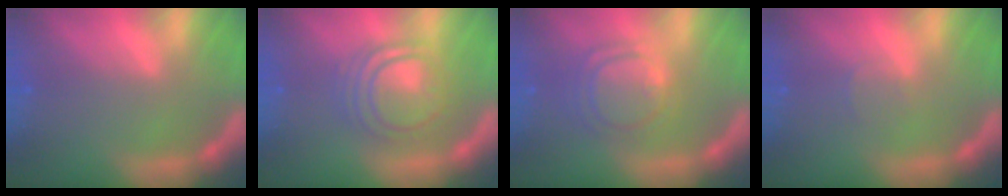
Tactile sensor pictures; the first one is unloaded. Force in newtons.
{"total": 6.5}
{"total": 5.6}
{"total": 1.0}